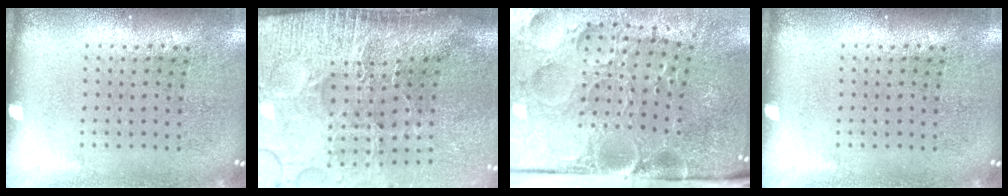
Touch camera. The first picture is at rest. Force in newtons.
{"total": 5.0, "press": 4.0, "slide": 2.9}
{"total": 5.5, "press": 4.2, "slide": 3.5}
{"total": 0.0}